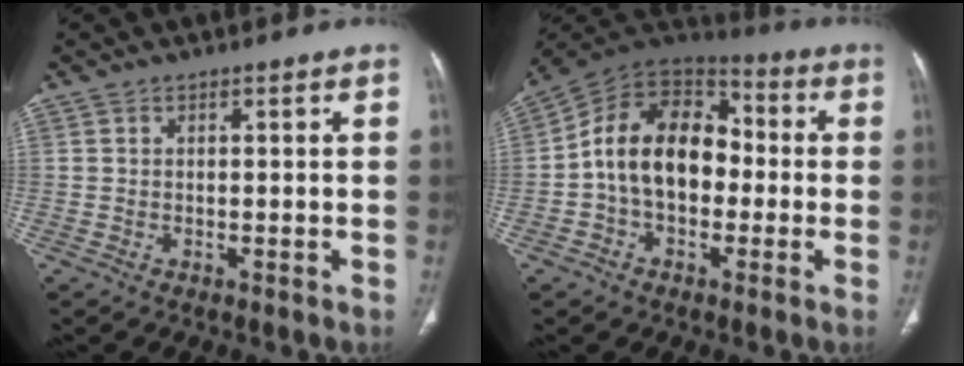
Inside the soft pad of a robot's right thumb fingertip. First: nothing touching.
{"total": 15.9, "force": [-1.2, 11.0, 11.4], "torque": [-0.168, 0.048, -0.033]}